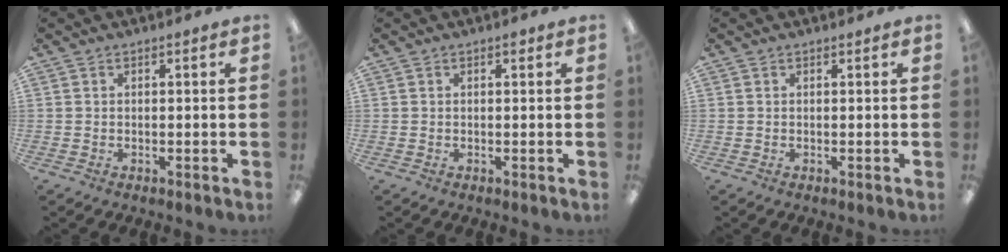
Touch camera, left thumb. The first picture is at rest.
{"total": 0.7, "force": [0.4, 0.3, 0.5], "torque": [-0.002, 0.000, 0.005]}
{"total": 0.0}